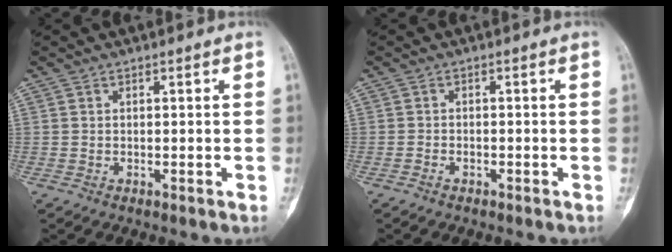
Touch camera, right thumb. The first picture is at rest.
{"total": 0.9, "force": [-0.7, 0.5, 0.3], "torque": [-0.005, 0.005, -0.014]}